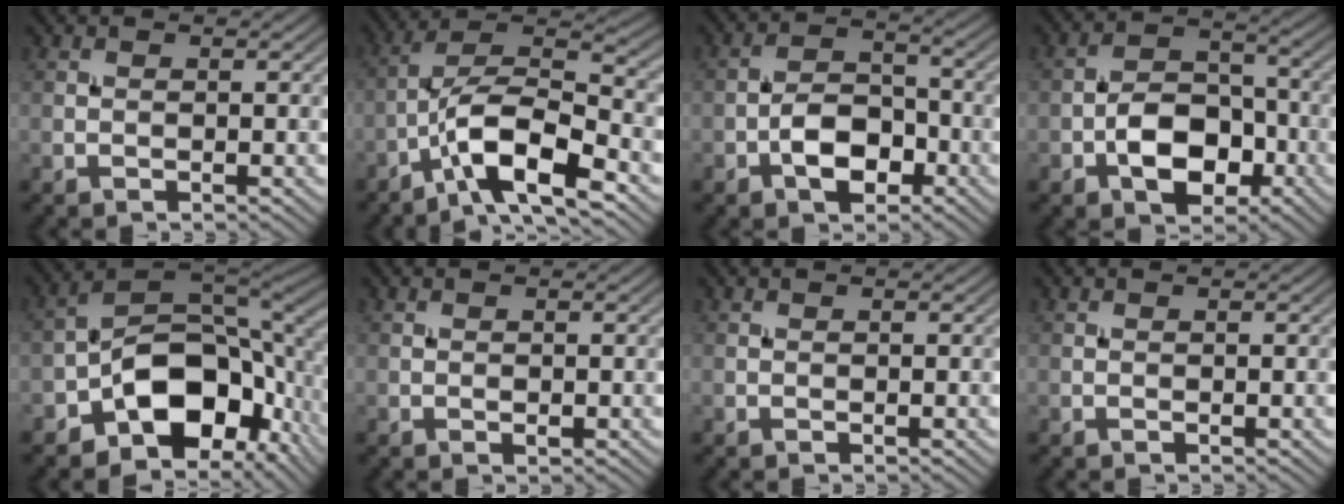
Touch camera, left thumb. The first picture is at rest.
{"total": 10.4, "force": [-5.6, 3.1, 8.2], "torque": [-0.142, 0.012, -0.113]}
{"total": 6.0, "force": [-2.7, 3.6, 4.0], "torque": [-0.064, 0.006, -0.057]}
{"total": 7.6, "force": [-3.1, 4.9, 5.0], "torque": [-0.082, 0.004, -0.062]}
{"total": 13.5, "force": [-5.8, 8.3, 9.0], "torque": [-0.139, -0.015, -0.112]}
{"total": 0.6, "force": [-0.2, 0.3, 0.5], "torque": [-0.008, -0.001, -0.003]}
{"total": 0.0}
{"total": 0.0}